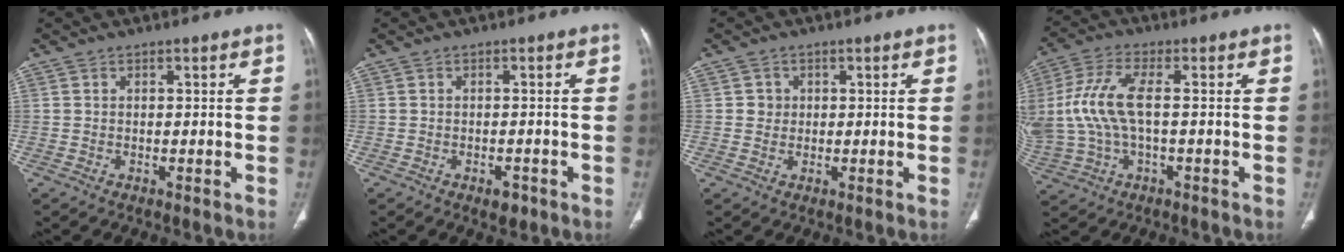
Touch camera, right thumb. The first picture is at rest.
{"total": 0.5, "force": [-0.3, 0.3, 0.3], "torque": [-0.001, -0.001, -0.003]}
{"total": 1.9, "force": [0.3, 1.8, 0.4], "torque": [0.004, 0.002, 0.005]}
{"total": 12.4, "force": [0.4, 5.6, 11.0], "torque": [-0.271, 0.022, 0.012]}